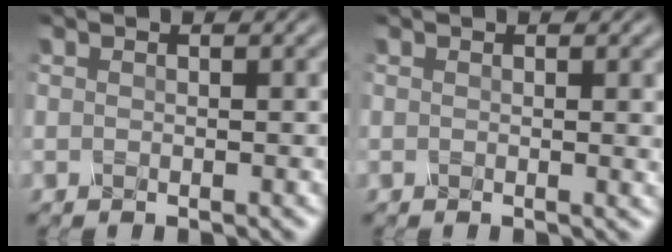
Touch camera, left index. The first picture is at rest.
{"total": 1.5, "force": [0.2, 0.4, 1.4], "torque": [-0.011, 0.000, 0.000]}